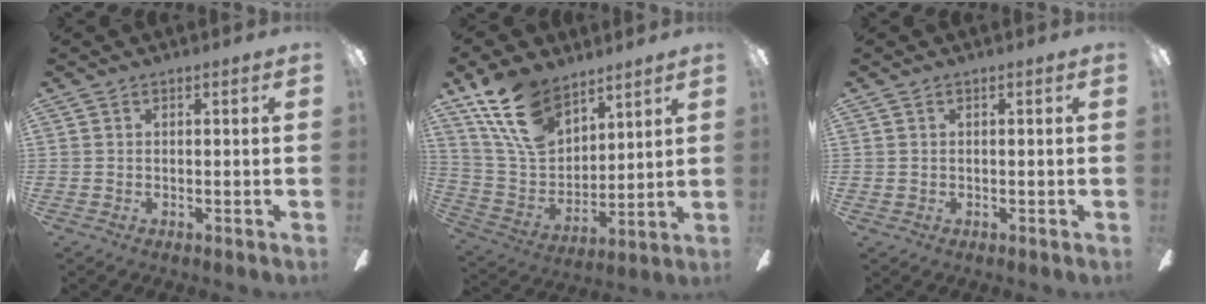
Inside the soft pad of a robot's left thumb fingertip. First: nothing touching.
{"total": 17.2, "force": [11.7, 9.3, 8.5], "torque": [-0.186, -0.047, 0.222]}
{"total": 0.7, "force": [0.3, 0.6, 0.3], "torque": [-0.008, 0.004, 0.004]}